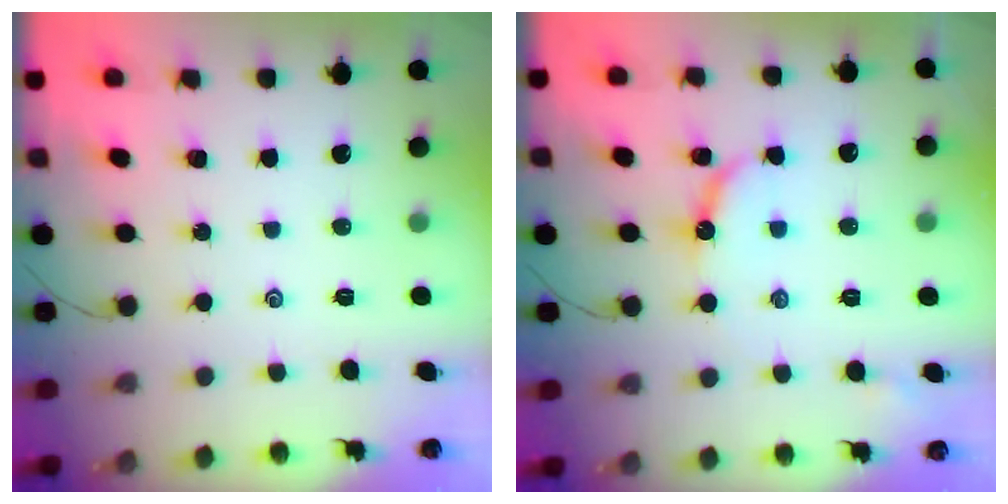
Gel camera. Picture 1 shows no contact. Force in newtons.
{"total": 8.3, "press": 8.2, "slide": 0.7}